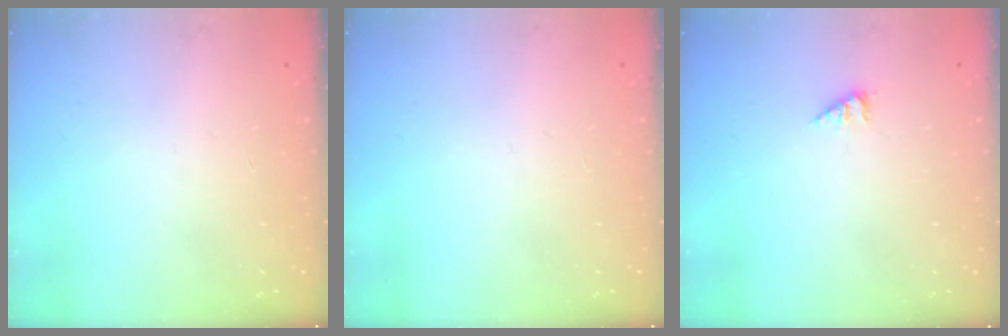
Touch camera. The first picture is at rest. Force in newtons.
{"total": 0.0}
{"total": 2.8, "press": 2.7, "slide": 0.5}